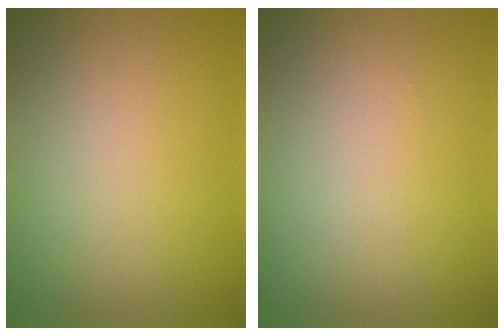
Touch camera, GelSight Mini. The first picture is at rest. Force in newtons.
{"total": 0.0}